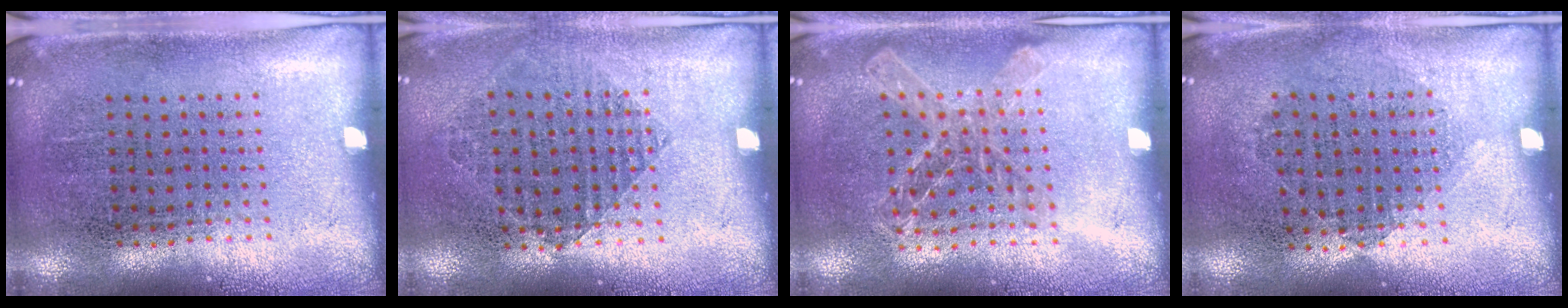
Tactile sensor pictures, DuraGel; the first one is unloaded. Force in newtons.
{"total": 0.9, "press": 0.9, "slide": 0.3}
{"total": 1.2, "press": 1.2, "slide": 0.1}
{"total": 0.9, "press": 0.8, "slide": 0.4}